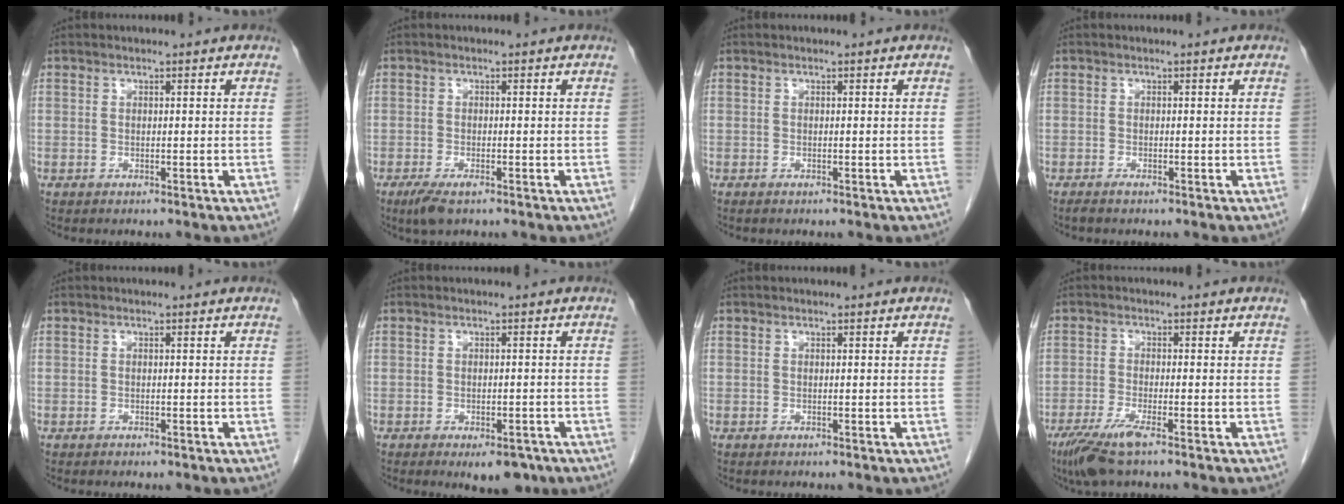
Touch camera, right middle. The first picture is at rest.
{"total": 3.2, "force": [-1.9, 0.8, 2.4], "torque": [-0.050, -0.007, -0.034]}
{"total": 0.0}
{"total": 0.7, "force": [-0.5, -0.1, 0.4], "torque": [-0.010, -0.002, -0.011]}
{"total": 0.0}
{"total": 4.7, "force": [-3.0, 2.0, 3.0], "torque": [-0.031, -0.002, -0.034]}
{"total": 0.0}
{"total": 5.4, "force": [-3.5, 0.3, 4.1], "torque": [-0.085, -0.016, -0.067]}